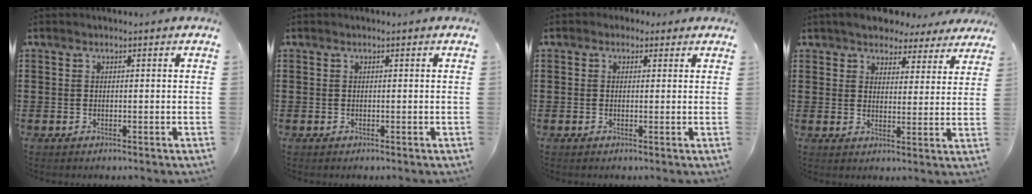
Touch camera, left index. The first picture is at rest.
{"total": 0.0}
{"total": 1.4, "force": [0.7, 1.1, 0.4], "torque": [-0.012, 0.008, 0.012]}
{"total": 5.0, "force": [4.7, 1.5, 0.7], "torque": [-0.038, -0.014, 0.085]}